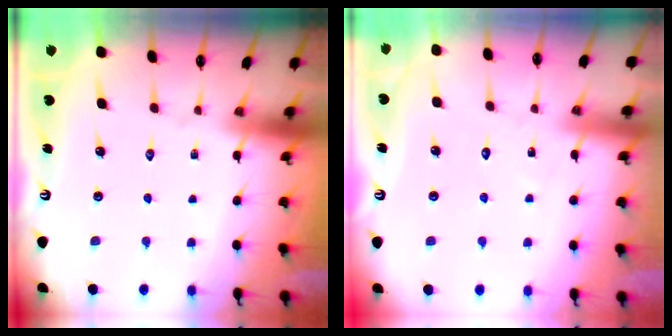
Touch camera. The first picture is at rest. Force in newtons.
{"total": 4.5, "press": 4.5, "slide": 0.5}